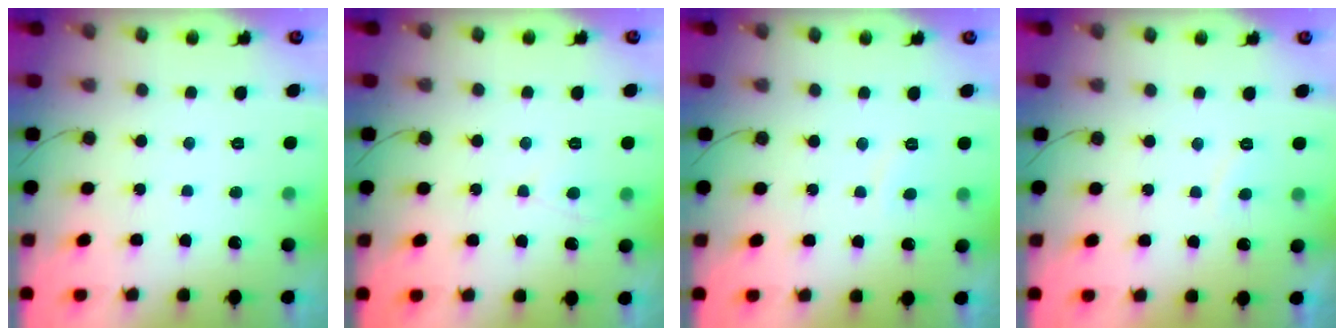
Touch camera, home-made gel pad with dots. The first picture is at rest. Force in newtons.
{"total": 2.9, "press": 2.9, "slide": 0.3}
{"total": 2.0, "press": 1.9, "slide": 0.6}
{"total": 1.9, "press": 1.7, "slide": 0.8}